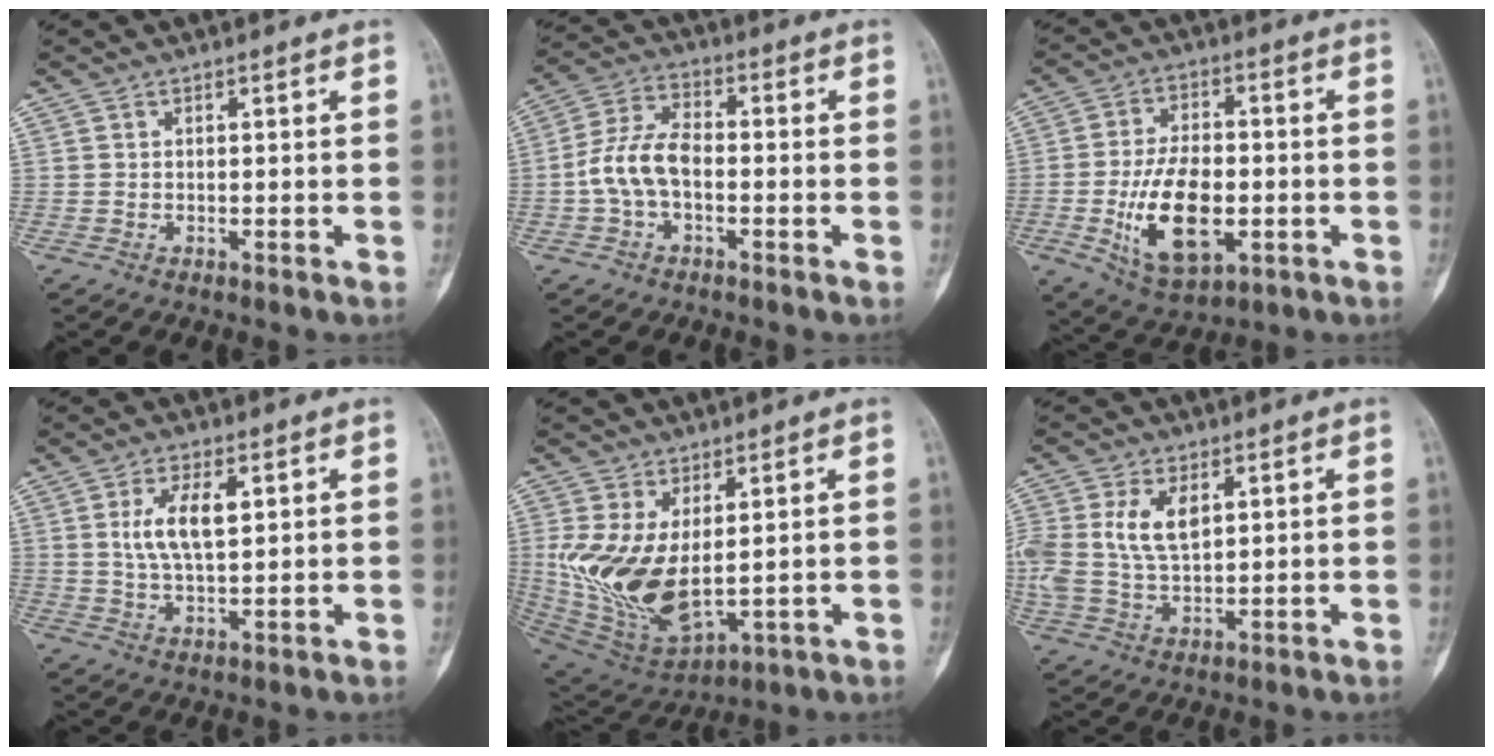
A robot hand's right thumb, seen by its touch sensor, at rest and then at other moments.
{"total": 8.7, "force": [-1.7, 5.0, 6.9], "torque": [-0.141, 0.030, -0.040]}
{"total": 14.7, "force": [-3.2, 8.0, 11.9], "torque": [-0.196, 0.007, -0.045]}
{"total": 7.6, "force": [2.1, 3.3, 6.5], "torque": [-0.125, -0.008, 0.043]}
{"total": 15.3, "force": [1.5, 8.2, 12.9], "torque": [-0.252, -0.020, 0.057]}
{"total": 10.5, "force": [2.9, 6.1, 8.1], "torque": [-0.174, 0.000, 0.063]}